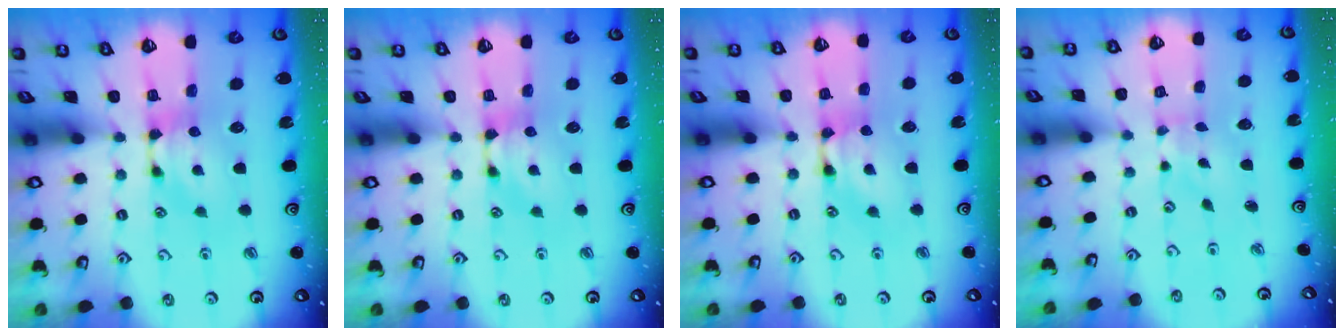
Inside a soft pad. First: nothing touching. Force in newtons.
{"total": 0.0}
{"total": 2.0, "press": 2.0, "slide": 0.1}
{"total": 3.9, "press": 3.8, "slide": 0.7}